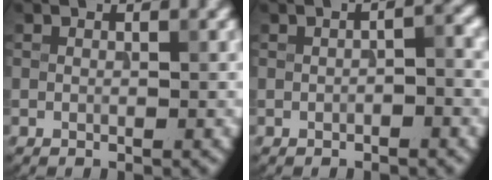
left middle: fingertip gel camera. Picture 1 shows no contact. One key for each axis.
{"total": 1.5, "fx": -0.3, "fy": 0.3, "fz": 1.5, "tx": -0.025, "ty": 0.007, "tz": -0.005}